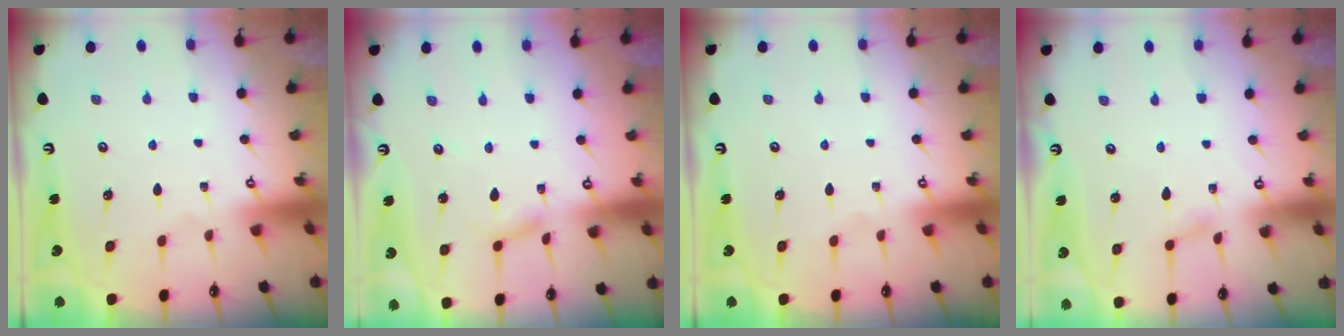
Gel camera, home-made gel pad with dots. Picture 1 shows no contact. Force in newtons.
{"total": 2.2, "press": 2.2, "slide": 0.2}
{"total": 0.0}
{"total": 1.1, "press": 1.1, "slide": 0.1}